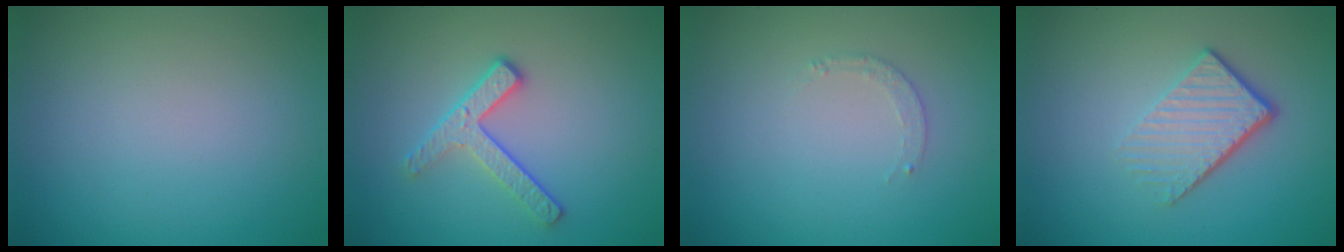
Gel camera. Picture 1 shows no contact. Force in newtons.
{"total": 2.8, "press": 2.4, "slide": 1.4}
{"total": 0.6, "press": 0.5, "slide": 0.3}
{"total": 4.1, "press": 2.7, "slide": 3.2}